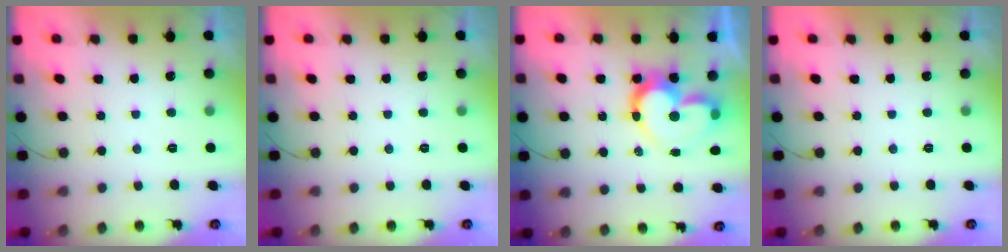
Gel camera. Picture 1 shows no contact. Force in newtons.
{"total": 0.0}
{"total": 14.9, "press": 14.8, "slide": 1.3}
{"total": 1.8, "press": 1.8, "slide": 0.1}